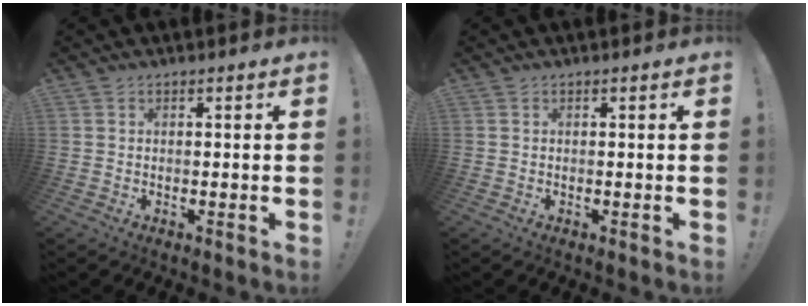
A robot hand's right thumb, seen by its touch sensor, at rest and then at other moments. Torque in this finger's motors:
{"motor_torque": [-0.05, -0.05, -0.03, 0.02, 0.00]}